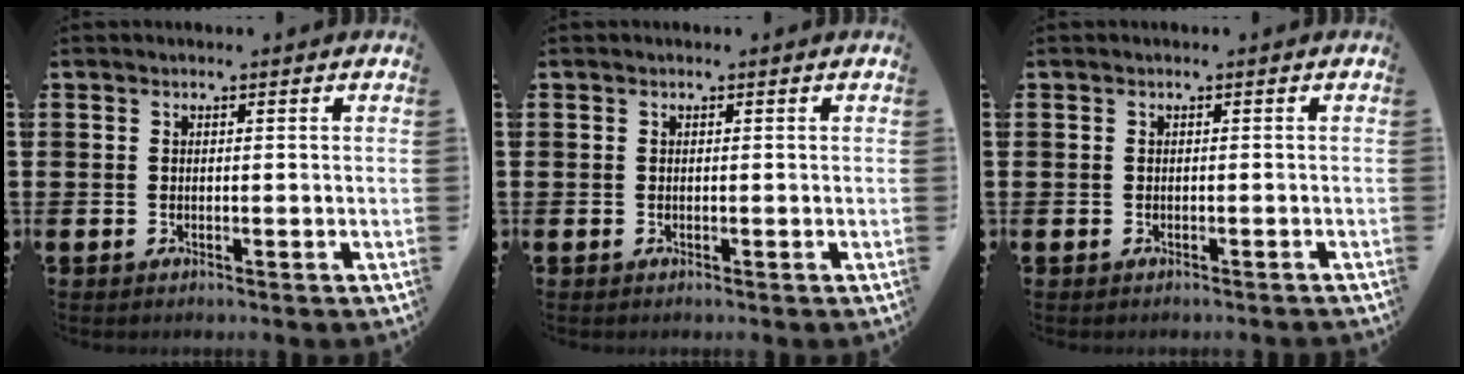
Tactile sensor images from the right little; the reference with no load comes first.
{"total": 0.0}
{"total": 0.0}